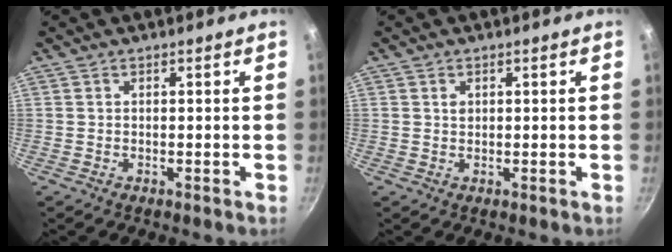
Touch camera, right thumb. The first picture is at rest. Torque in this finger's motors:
{"motor_torque": [0.61, 0.60, -0.13, 0.34, -0.02]}